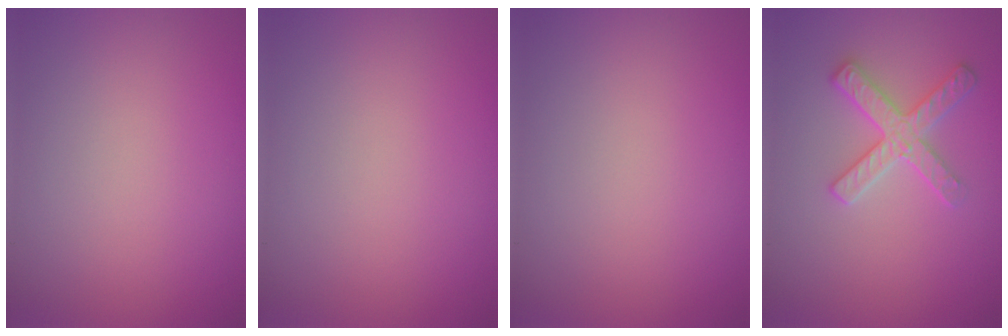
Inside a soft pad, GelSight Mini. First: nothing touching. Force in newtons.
{"total": 0.0}
{"total": 0.0}
{"total": 3.0, "press": 2.9, "slide": 0.7}